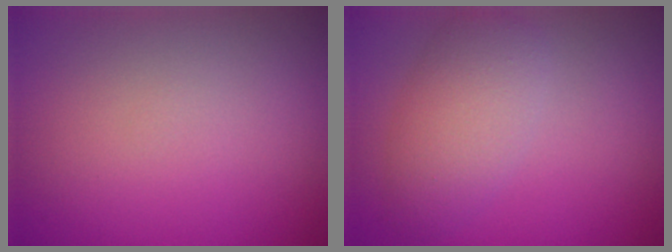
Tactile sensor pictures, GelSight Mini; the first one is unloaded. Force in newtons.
{"total": 3.6, "press": 3.6, "slide": 0.1}